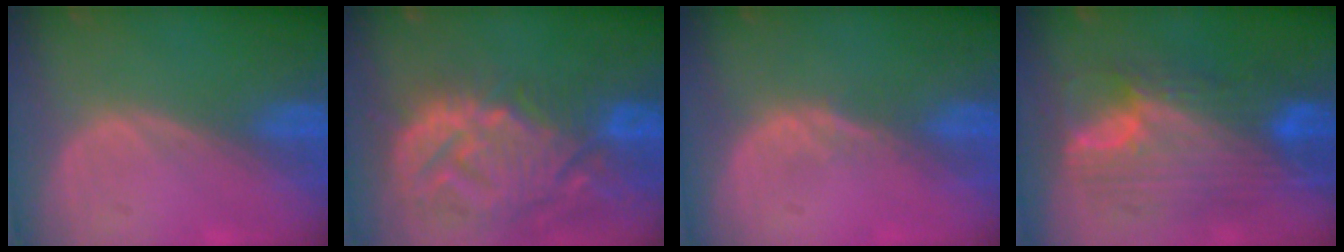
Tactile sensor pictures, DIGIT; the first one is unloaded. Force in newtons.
{"total": 14.3, "press": 12.3, "slide": 7.4}
{"total": 1.5, "press": 1.2, "slide": 0.9}
{"total": 11.4, "press": 11.4, "slide": 1.1}